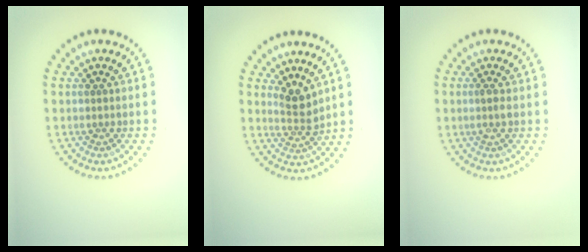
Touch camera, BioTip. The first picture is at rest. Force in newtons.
{"total": 2.3, "press": 1.7, "slide": 1.5}
{"total": 1.0, "press": 0.8, "slide": 0.6}